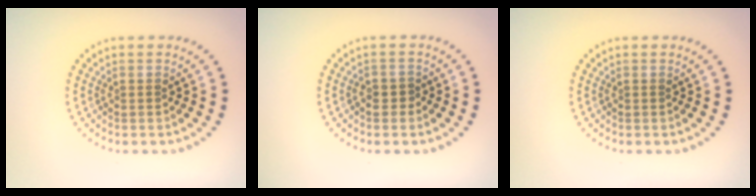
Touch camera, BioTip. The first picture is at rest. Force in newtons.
{"total": 0.9, "press": 0.8, "slide": 0.5}
{"total": 0.0}